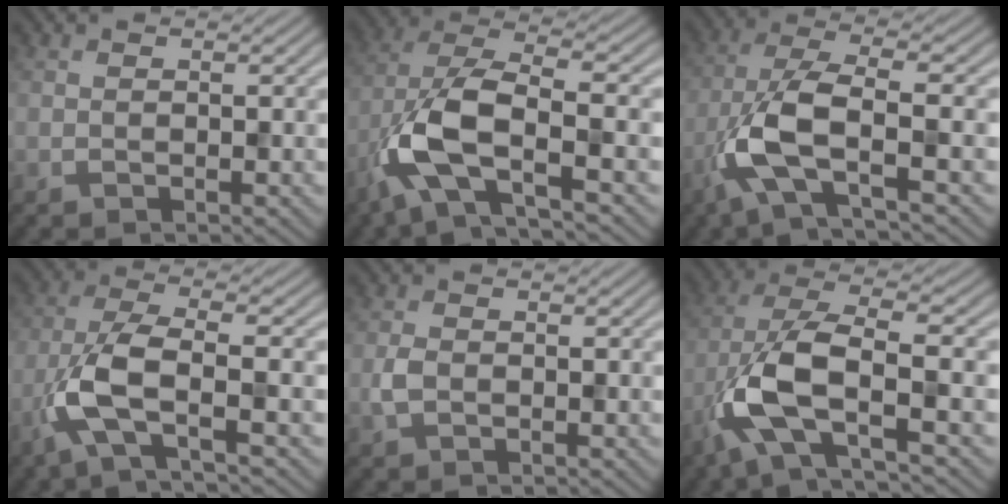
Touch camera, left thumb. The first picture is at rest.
{"total": 10.9, "force": [-4.4, 4.1, 9.1], "torque": [-0.195, -0.001, -0.093]}
{"total": 9.2, "force": [-3.5, 3.0, 8.0], "torque": [-0.175, 0.000, -0.084]}
{"total": 7.8, "force": [-3.1, 2.3, 6.7], "torque": [-0.148, 0.004, -0.080]}
{"total": 1.9, "force": [-0.5, 1.2, 1.3], "torque": [-0.034, 0.000, -0.012]}
{"total": 11.0, "force": [-4.0, 4.0, 9.4], "torque": [-0.206, -0.003, -0.085]}